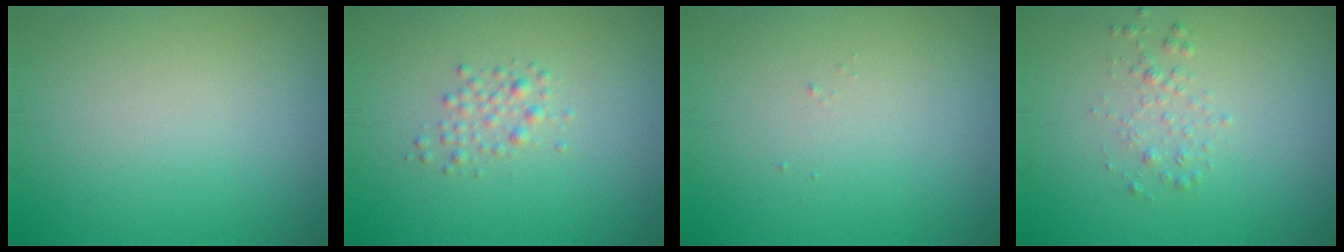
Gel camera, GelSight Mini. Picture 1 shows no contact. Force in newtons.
{"total": 1.5, "press": 1.5, "slide": 0.0}
{"total": 0.0}
{"total": 1.3, "press": 1.3, "slide": 0.0}